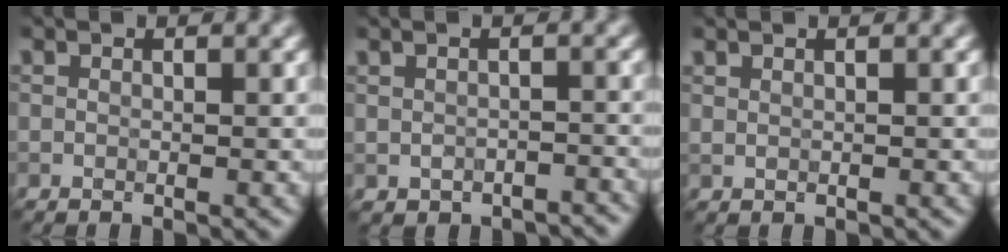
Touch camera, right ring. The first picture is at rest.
{"total": 2.2, "force": [-1.8, 1.1, 0.6], "torque": [-0.006, -0.008, -0.017]}
{"total": 1.0, "force": [0.9, 0.4, 0.3], "torque": [-0.003, -0.002, 0.008]}